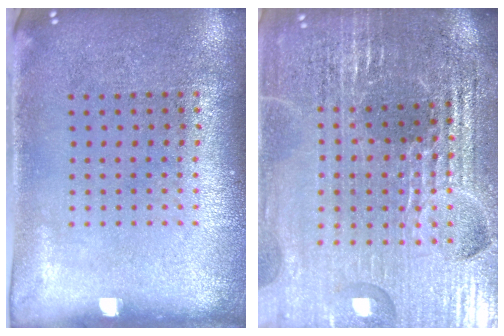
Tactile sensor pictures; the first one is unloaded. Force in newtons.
{"total": 5.4, "press": 4.9, "slide": 2.1}